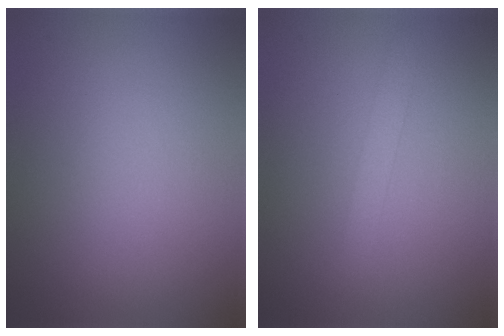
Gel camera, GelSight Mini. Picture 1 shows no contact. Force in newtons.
{"total": 1.4, "press": 1.4, "slide": 0.0}